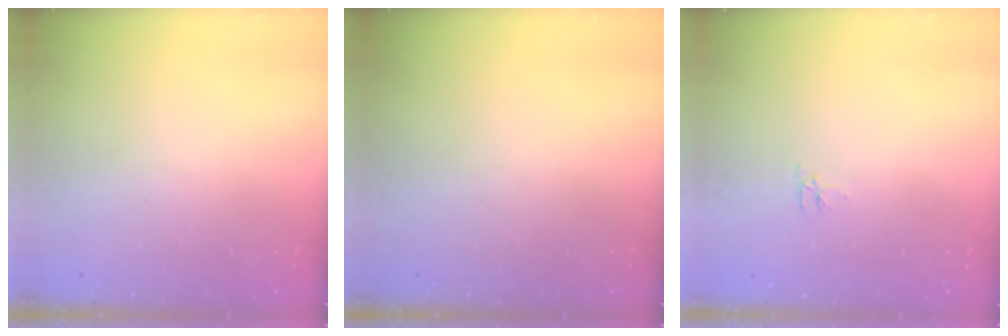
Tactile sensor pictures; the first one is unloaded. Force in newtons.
{"total": 0.0}
{"total": 2.8, "press": 2.7, "slide": 0.4}